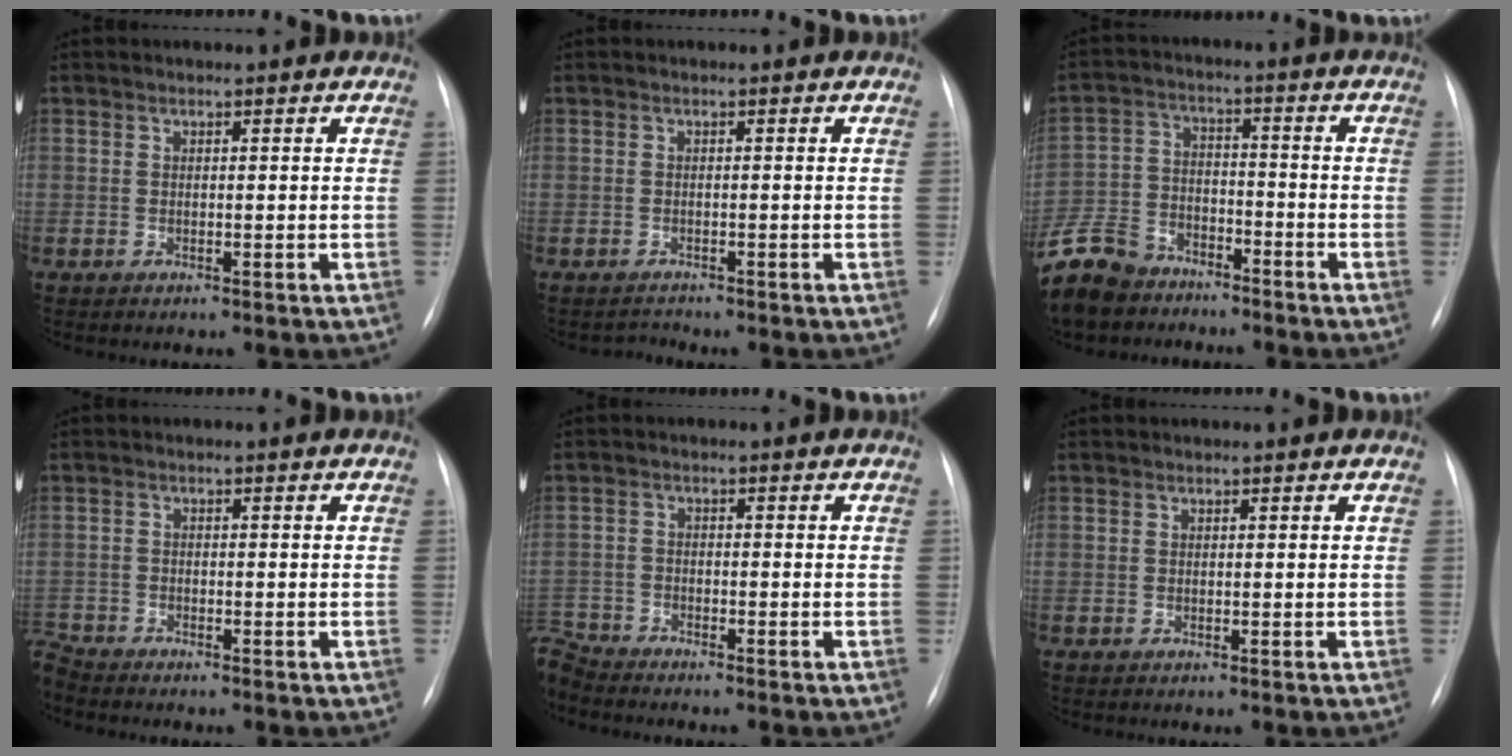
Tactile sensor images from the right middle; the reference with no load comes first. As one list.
[{"total": 1.0, "force": [-0.8, 0.0, -0.5], "torque": [0.012, -0.008, -0.011]}, {"total": 16.2, "force": [-12.1, 9.0, 5.8], "torque": [-0.170, 0.000, -0.218]}, {"total": 3.4, "force": [-3.3, 0.2, 0.2], "torque": [0.001, -0.015, -0.062]}, {"total": 5.4, "force": [-5.4, 0.4, 0.1], "torque": [0.000, -0.007, -0.104]}, {"total": 0.0}]